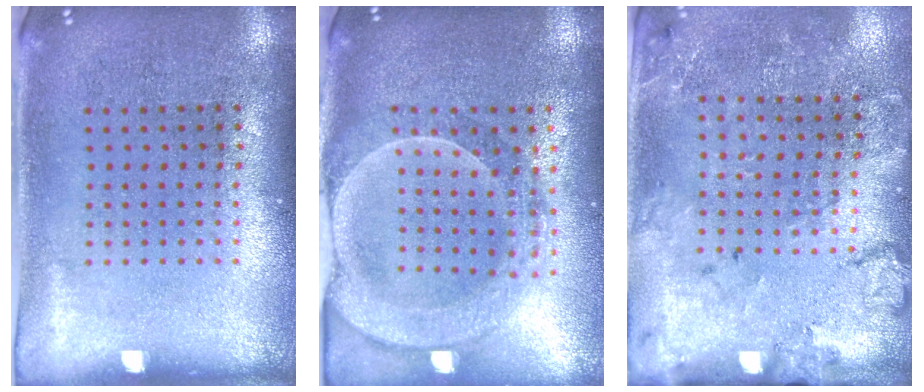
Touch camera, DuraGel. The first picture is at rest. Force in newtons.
{"total": 2.2, "press": 2.0, "slide": 0.9}
{"total": 1.8, "press": 1.6, "slide": 0.8}